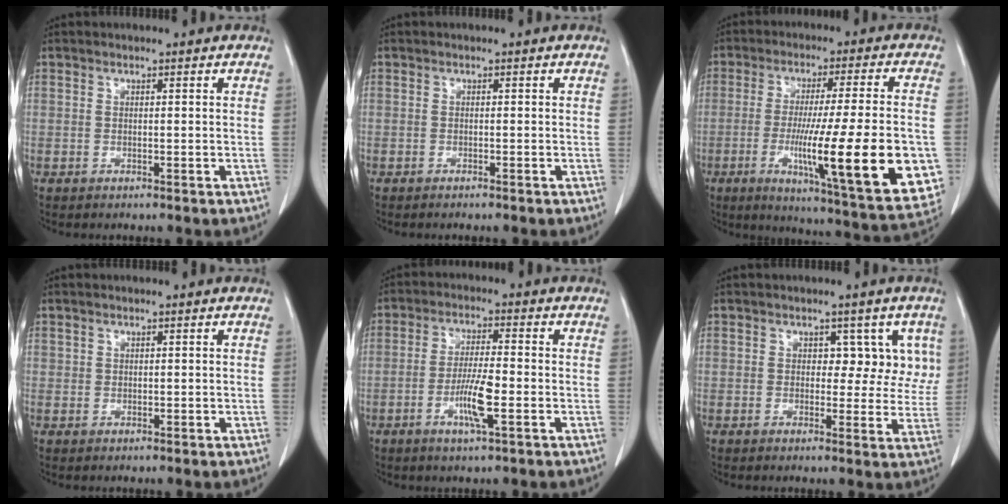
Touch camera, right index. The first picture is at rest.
{"total": 0.7, "force": [-0.6, 0.0, 0.4], "torque": [-0.009, -0.001, -0.009]}
{"total": 23.0, "force": [-5.3, 1.4, 22.3], "torque": [-0.269, -0.032, -0.071]}
{"total": 0.7, "force": [0.4, 0.5, 0.1], "torque": [0.006, -0.003, 0.006]}
{"total": 6.4, "force": [-2.1, 0.5, 6.0], "torque": [-0.116, -0.007, -0.040]}
{"total": 5.4, "force": [1.8, 3.6, 3.5], "torque": [-0.014, 0.014, 0.018]}